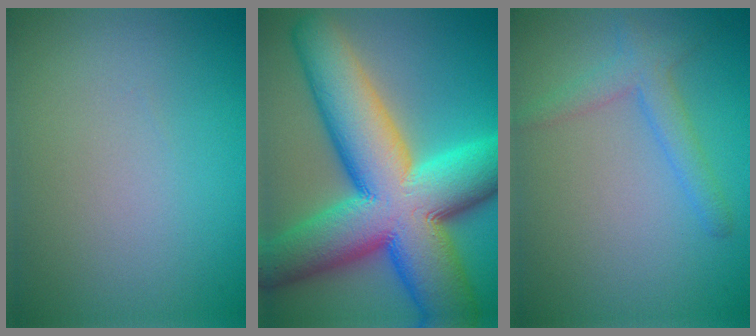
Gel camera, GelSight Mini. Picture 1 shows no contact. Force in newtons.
{"total": 17.4, "press": 17.4, "slide": 0.5}
{"total": 2.5, "press": 2.5, "slide": 0.1}